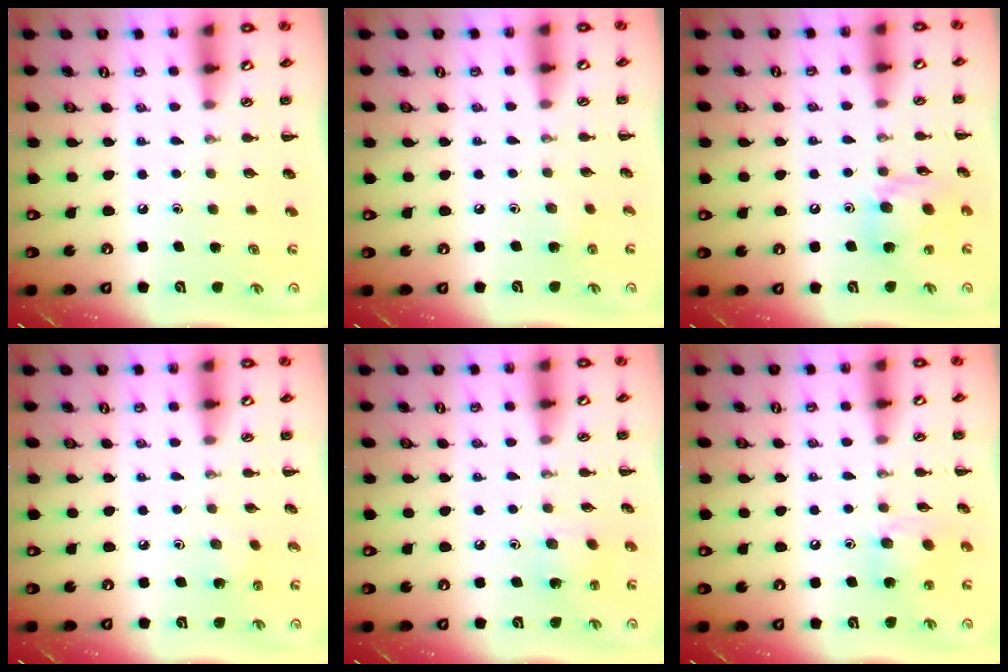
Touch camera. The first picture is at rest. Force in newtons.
{"total": 2.4, "press": 2.2, "slide": 0.9}
{"total": 13.3, "press": 12.9, "slide": 3.3}
{"total": 1.4, "press": 1.3, "slide": 0.5}
{"total": 3.9, "press": 3.7, "slide": 1.0}
{"total": 10.1, "press": 9.8, "slide": 2.4}